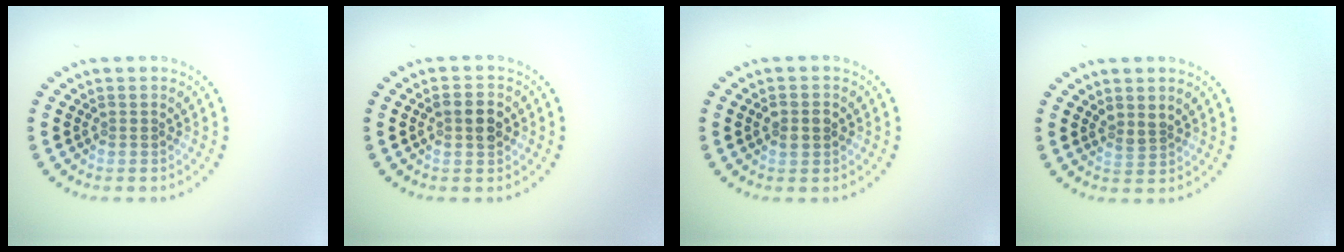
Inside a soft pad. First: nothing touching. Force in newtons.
{"total": 2.4, "press": 2.4, "slide": 0.3}
{"total": 2.2, "press": 2.2, "slide": 0.0}
{"total": 1.5, "press": 1.1, "slide": 0.9}